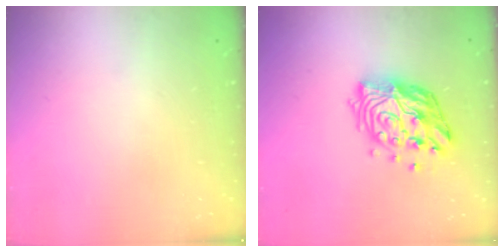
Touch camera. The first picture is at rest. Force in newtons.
{"total": 15.0, "press": 14.9, "slide": 1.6}